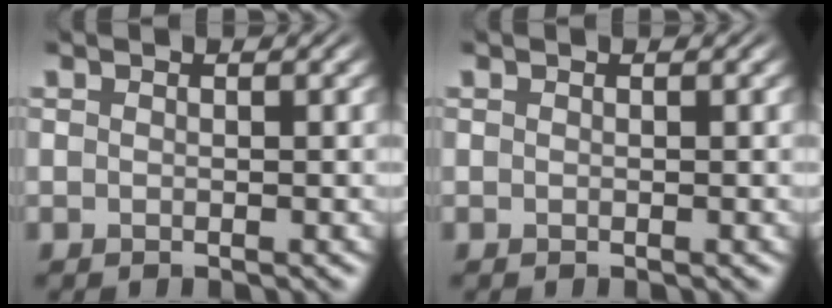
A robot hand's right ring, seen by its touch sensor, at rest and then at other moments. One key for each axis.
{"total": 0.0}